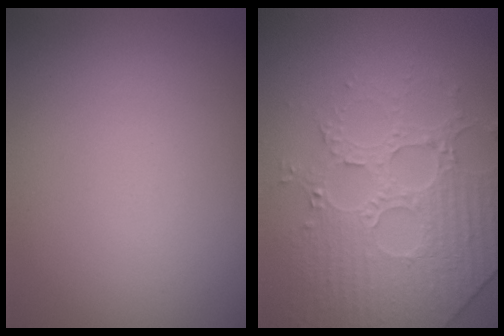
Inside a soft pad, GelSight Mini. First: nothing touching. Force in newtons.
{"total": 4.5, "press": 4.5, "slide": 0.7}